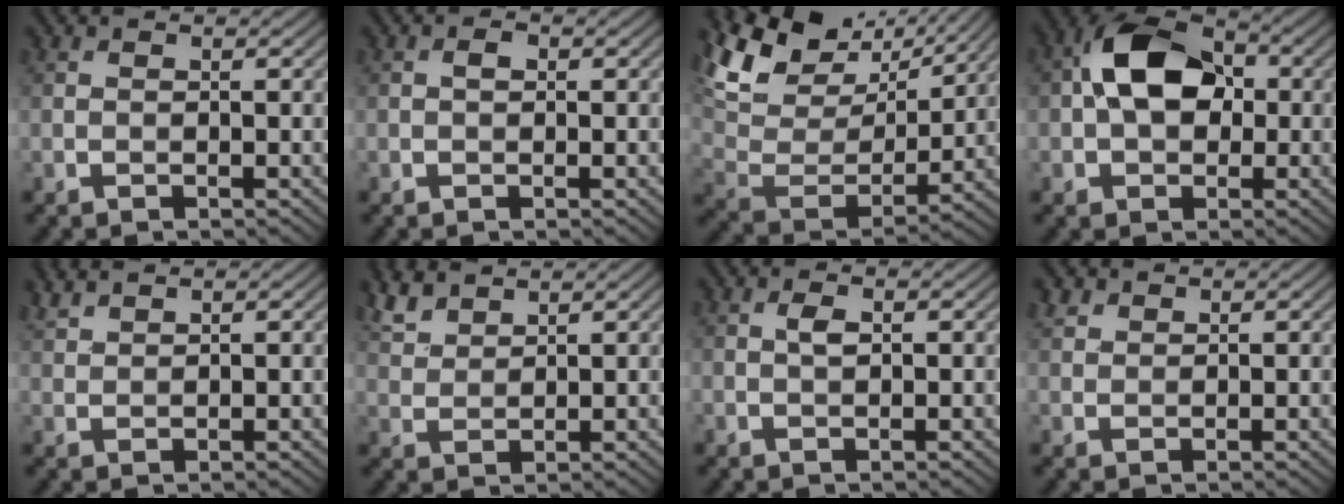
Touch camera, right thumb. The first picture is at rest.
{"total": 1.0, "force": [0.0, 0.6, 0.7], "torque": [-0.014, 0.003, -0.002]}
{"total": 14.4, "force": [9.5, 7.3, 7.9], "torque": [-0.201, 0.024, 0.167]}
{"total": 10.2, "force": [0.8, 6.8, 7.6], "torque": [-0.141, 0.021, -0.001]}
{"total": 2.1, "force": [1.9, 0.5, 0.8], "torque": [-0.023, 0.006, 0.047]}
{"total": 4.4, "force": [3.6, 1.4, 2.0], "torque": [-0.056, 0.011, 0.083]}
{"total": 1.5, "force": [0.4, 0.7, 1.2], "torque": [-0.025, 0.001, 0.007]}
{"total": 1.8, "force": [1.4, 1.1, 0.5], "torque": [-0.014, 0.005, 0.031]}